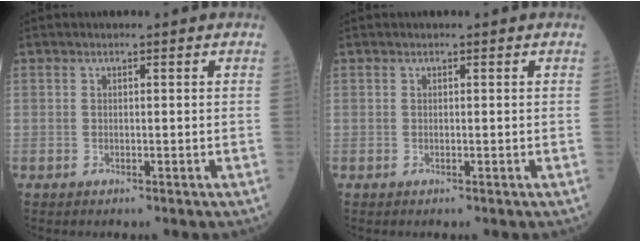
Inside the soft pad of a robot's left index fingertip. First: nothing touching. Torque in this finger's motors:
{"motor_torque": [0.01, 0.00, 0.00, 0.00]}